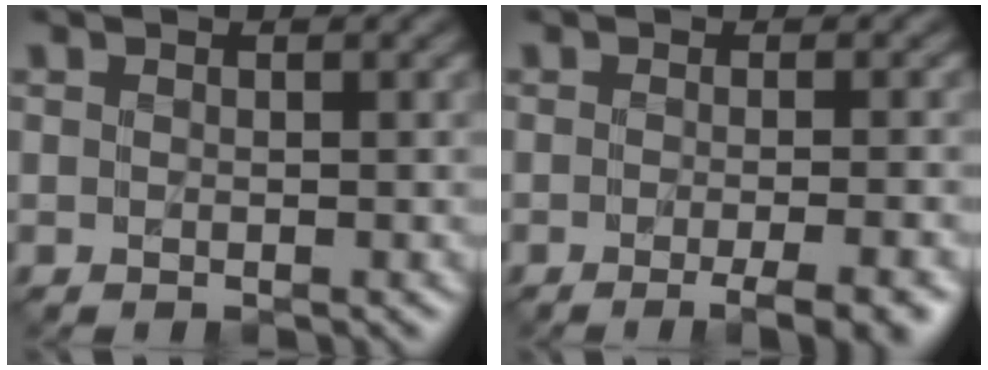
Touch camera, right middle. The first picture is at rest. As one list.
[{"total": 4.9, "force": [-2.3, 1.3, 4.1], "torque": [-0.035, 0.000, -0.023]}]